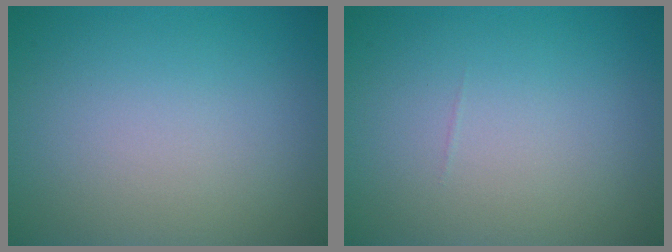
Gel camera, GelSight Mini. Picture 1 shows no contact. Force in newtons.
{"total": 0.0}